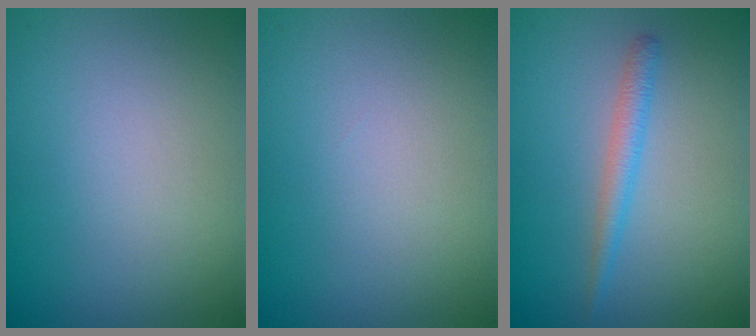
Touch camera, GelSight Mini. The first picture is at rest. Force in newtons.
{"total": 0.0}
{"total": 1.7, "press": 1.7, "slide": 0.0}